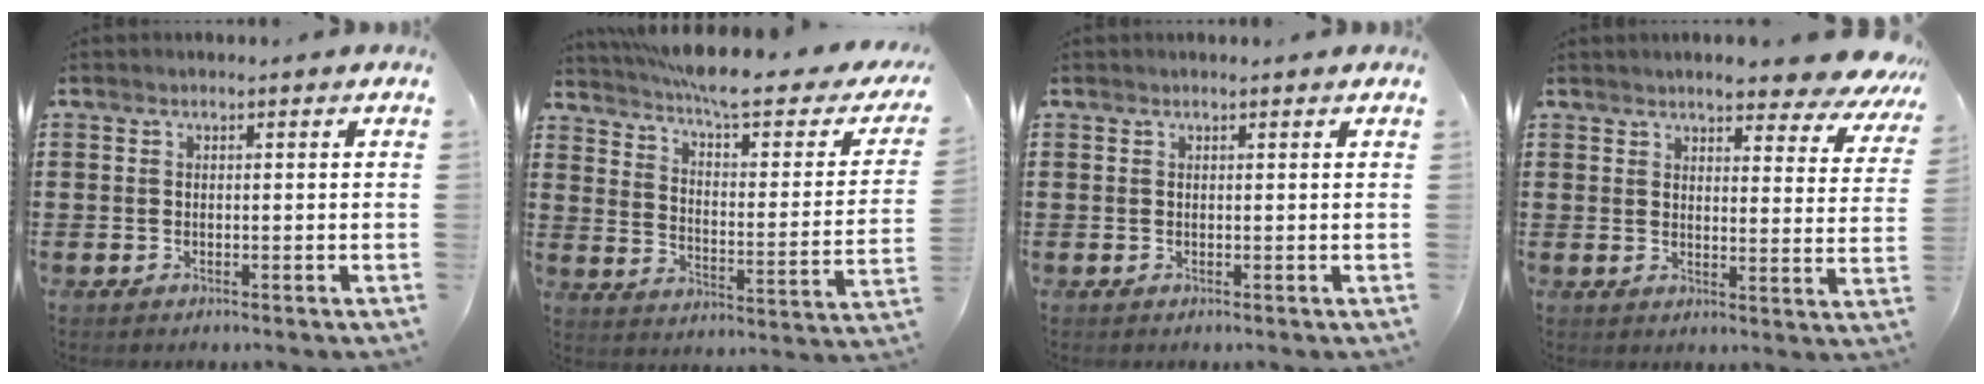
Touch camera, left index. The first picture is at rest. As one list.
[{"total": 7.6, "force": [6.4, 0.3, 4.1], "torque": [-0.102, -0.045, 0.106]}, {"total": 0.0}, {"total": 5.6, "force": [5.1, 0.3, 2.4], "torque": [-0.049, -0.030, 0.085]}]